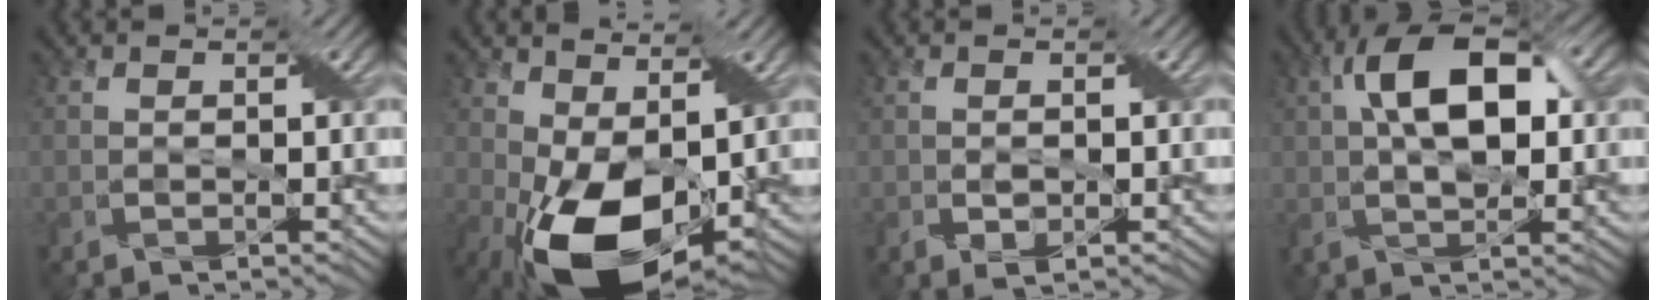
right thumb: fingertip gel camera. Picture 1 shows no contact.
{"total": 14.3, "force": [-2.4, 7.8, 11.8], "torque": [-0.227, -0.022, -0.035]}
{"total": 2.0, "force": [-0.4, 1.1, 1.7], "torque": [-0.032, -0.006, 0.000]}
{"total": 11.2, "force": [2.2, 5.5, 9.5], "torque": [-0.171, 0.019, 0.028]}